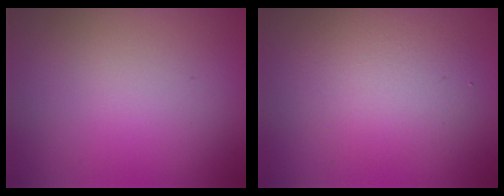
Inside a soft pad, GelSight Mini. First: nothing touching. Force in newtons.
{"total": 4.0, "press": 4.0, "slide": 0.5}